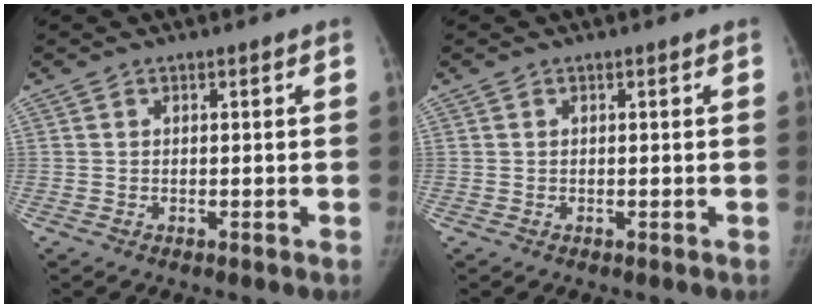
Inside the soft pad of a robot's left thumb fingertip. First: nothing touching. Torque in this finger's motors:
{"motor_torque": [0.12, -0.17, 0.07, -0.74, 0.09]}